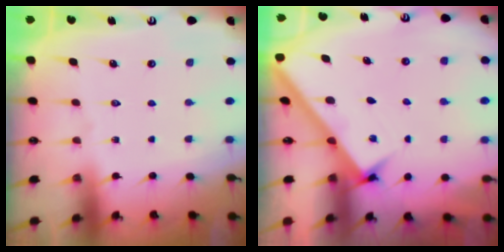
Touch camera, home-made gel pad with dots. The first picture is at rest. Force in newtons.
{"total": 2.6, "press": 2.6, "slide": 0.3}